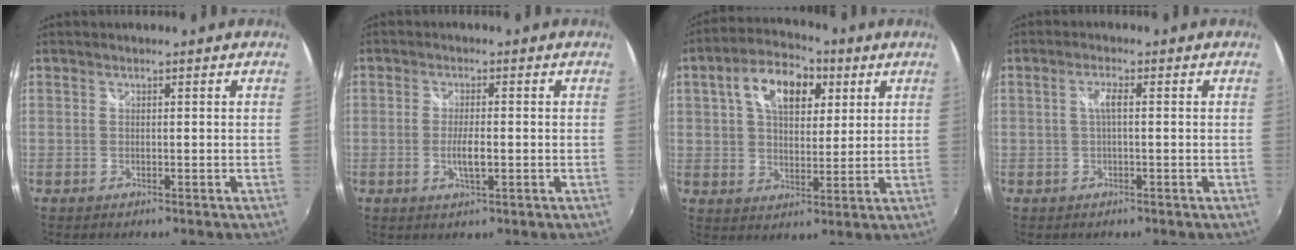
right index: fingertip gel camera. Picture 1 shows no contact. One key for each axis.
{"total": 3.7, "fx": -0.9, "fy": 0.9, "fz": 3.5, "tx": -0.068, "ty": -0.005, "tz": -0.016}
{"total": 12.8, "fx": 4.9, "fy": 7.4, "fz": 9.3, "tx": -0.163, "ty": 0.031, "tz": 0.077}
{"total": 2.2, "fx": 0.0, "fy": 0.3, "fz": 2.2, "tx": -0.043, "ty": 0.003, "tz": 0.000}